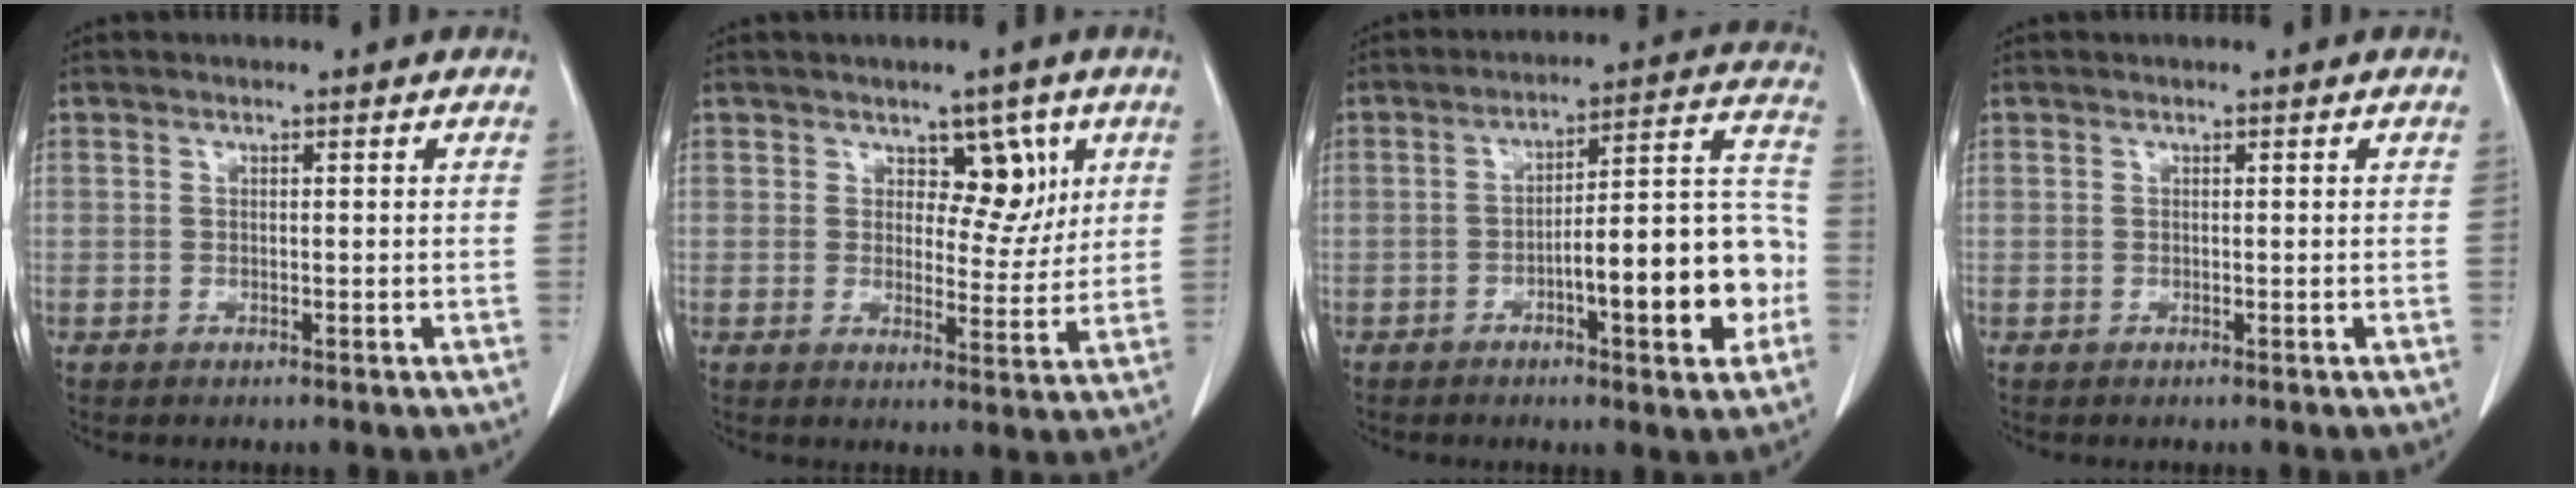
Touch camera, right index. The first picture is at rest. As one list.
[{"total": 5.6, "force": [2.6, 3.3, 3.8], "torque": [-0.036, 0.000, 0.038]}, {"total": 15.1, "force": [-4.6, 2.8, 14.1], "torque": [-0.191, 0.032, -0.062]}, {"total": 0.0}]